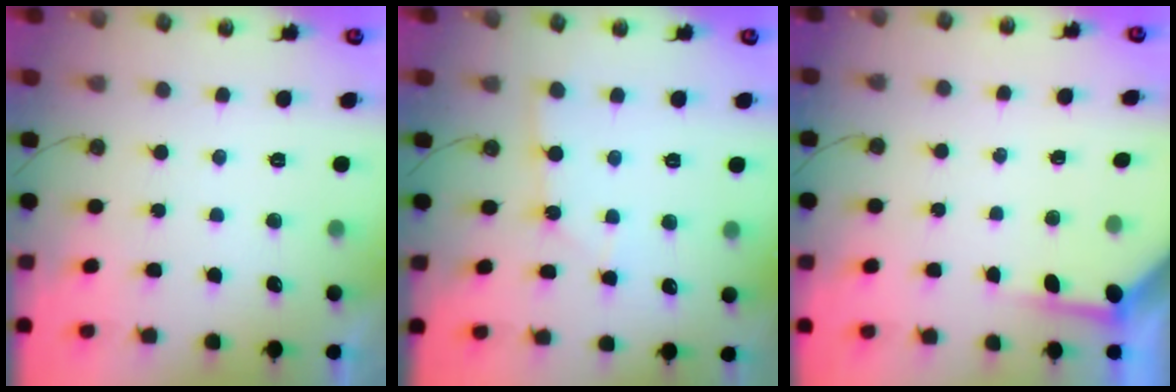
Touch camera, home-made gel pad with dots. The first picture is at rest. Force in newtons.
{"total": 1.9, "press": 1.9, "slide": 0.2}
{"total": 3.5, "press": 3.4, "slide": 0.5}